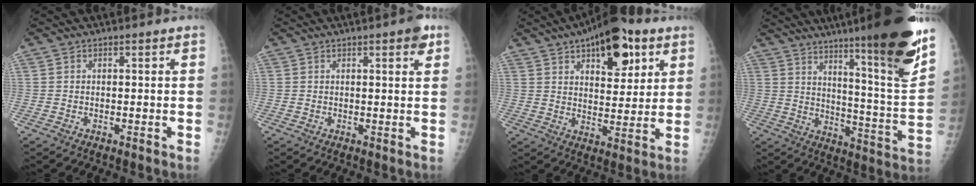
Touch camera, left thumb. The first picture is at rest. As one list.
[{"total": 3.0, "force": [1.6, 0.7, 2.4], "torque": [-0.026, -0.004, 0.018]}, {"total": 15.6, "force": [8.0, 7.4, 11.2], "torque": [-0.118, -0.025, 0.117]}, {"total": 25.0, "force": [16.8, 1.7, 18.5], "torque": [-0.251, -0.095, 0.245]}]